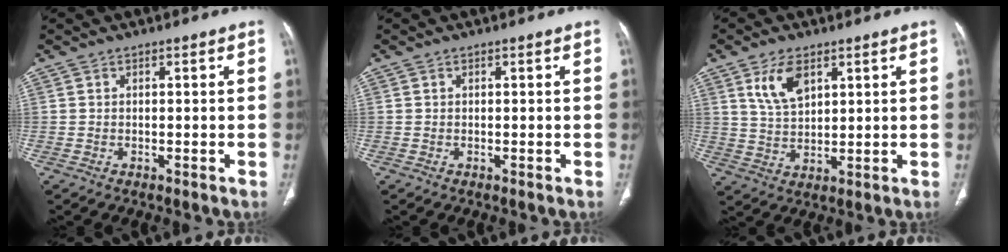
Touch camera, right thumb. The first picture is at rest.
{"total": 0.0}
{"total": 7.4, "force": [3.6, 3.9, 5.1], "torque": [-0.087, -0.017, 0.076]}